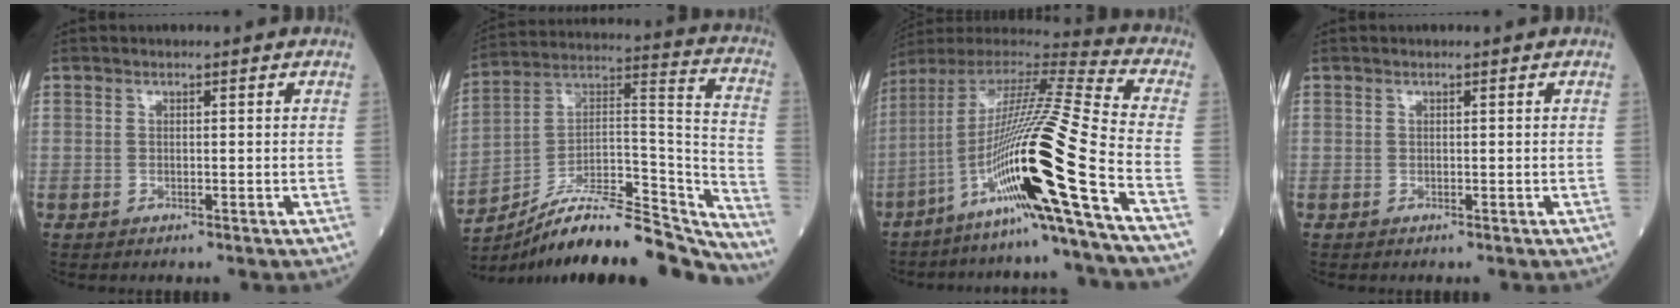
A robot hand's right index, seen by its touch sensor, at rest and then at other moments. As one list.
[{"total": 23.9, "force": [-21.2, 4.1, 10.4], "torque": [-0.131, 0.039, -0.336]}, {"total": 22.7, "force": [-9.6, -1.9, 20.4], "torque": [-0.381, -0.020, -0.183]}, {"total": 0.0}]